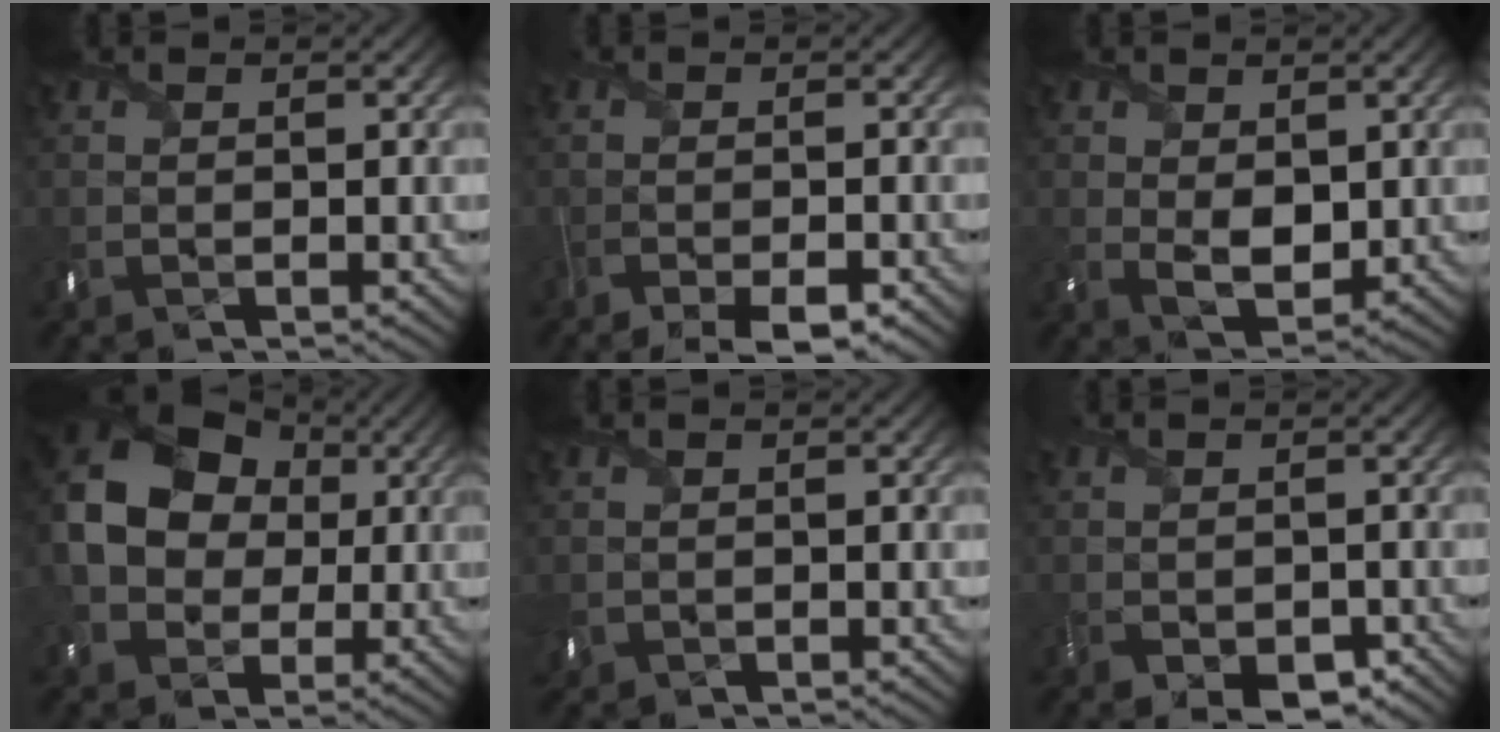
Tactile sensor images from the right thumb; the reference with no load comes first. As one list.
[{"total": 4.7, "force": [-3.4, 1.3, 2.9], "torque": [-0.053, -0.009, -0.059]}, {"total": 3.9, "force": [0.5, 2.6, 2.9], "torque": [-0.063, -0.012, 0.012]}, {"total": 15.0, "force": [1.4, 12.0, 8.8], "torque": [-0.212, 0.010, 0.018]}, {"total": 0.8, "force": [0.1, 0.7, 0.4], "torque": [-0.016, -0.001, 0.000]}, {"total": 3.4, "force": [-2.0, 1.9, 2.0], "torque": [-0.038, -0.016, -0.034]}]